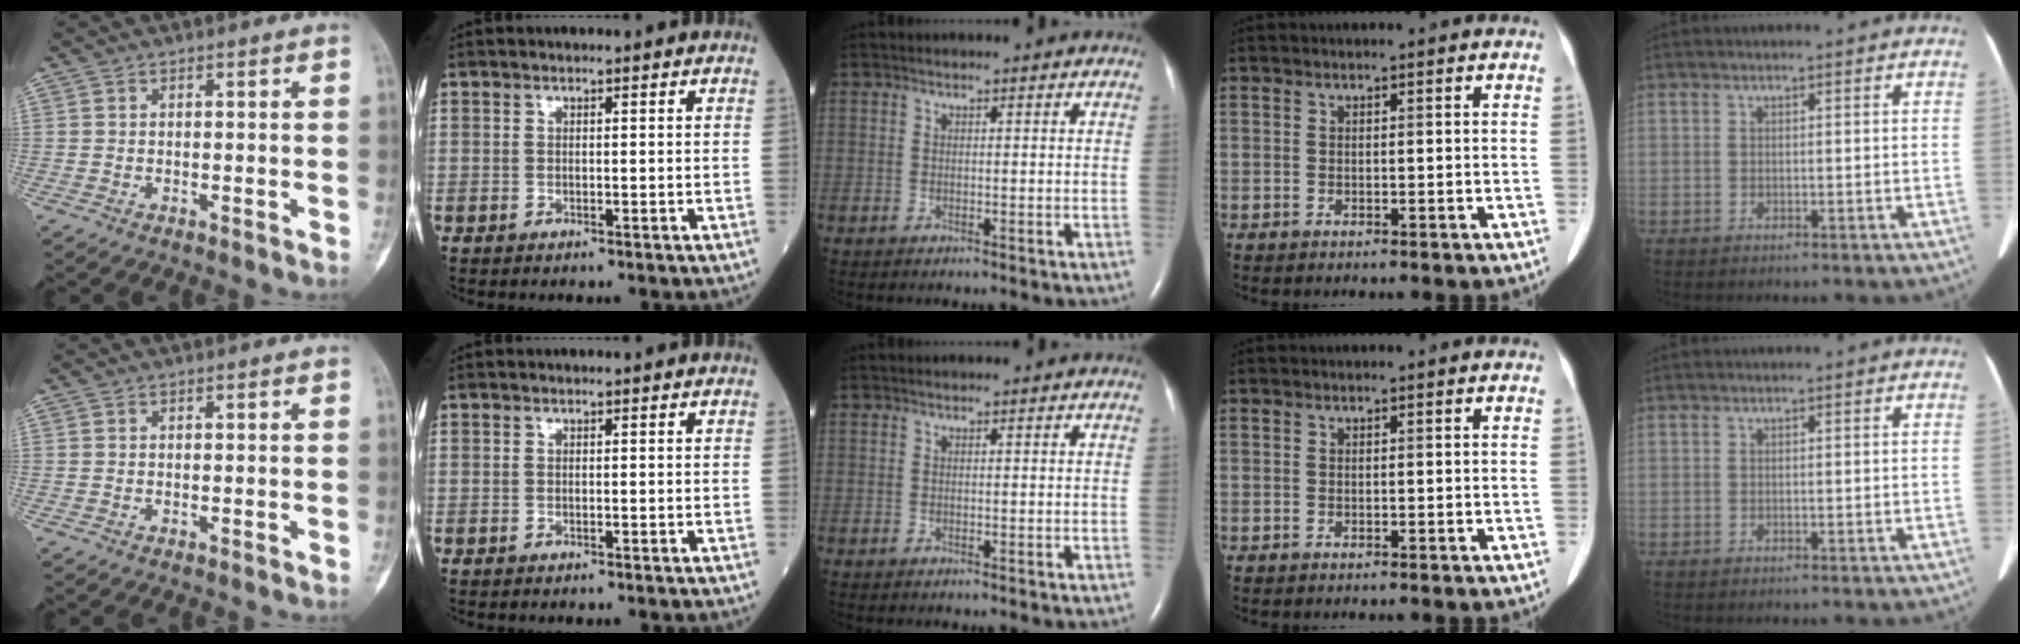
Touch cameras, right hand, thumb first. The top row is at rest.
{}